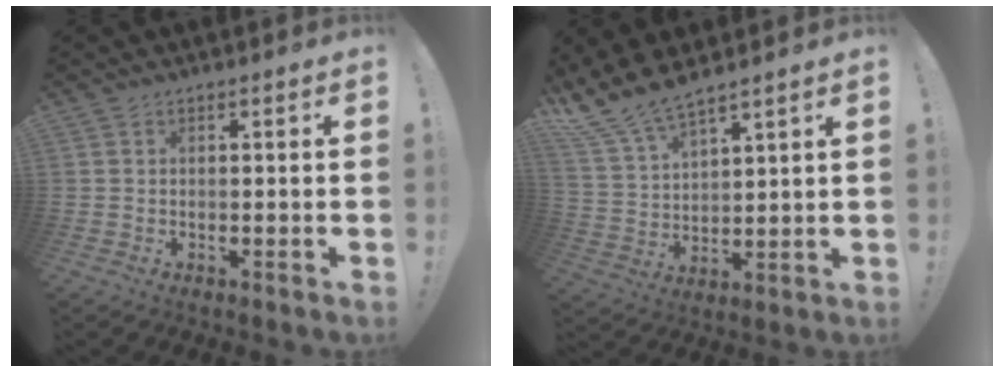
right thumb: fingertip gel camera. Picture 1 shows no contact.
{"total": 10.1, "force": [9.1, 2.1, 3.8], "torque": [-0.101, -0.059, 0.172]}